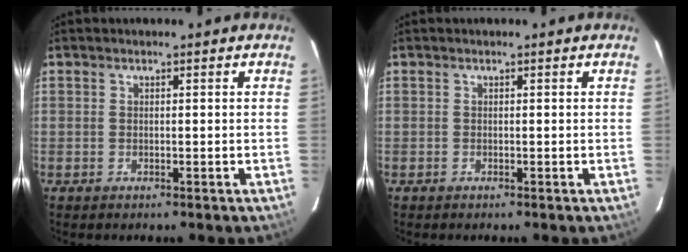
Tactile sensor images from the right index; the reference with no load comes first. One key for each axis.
{"total": 0.0}